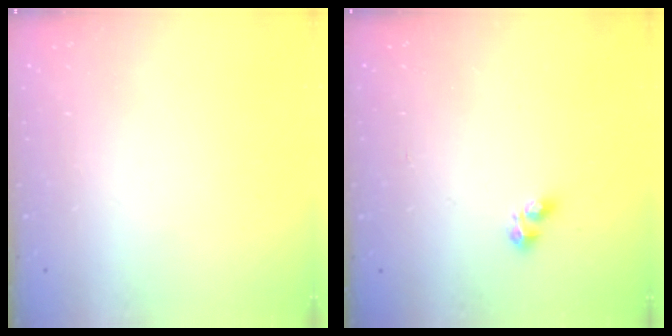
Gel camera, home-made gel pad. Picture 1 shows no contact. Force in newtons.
{"total": 2.8, "press": 2.7, "slide": 0.5}